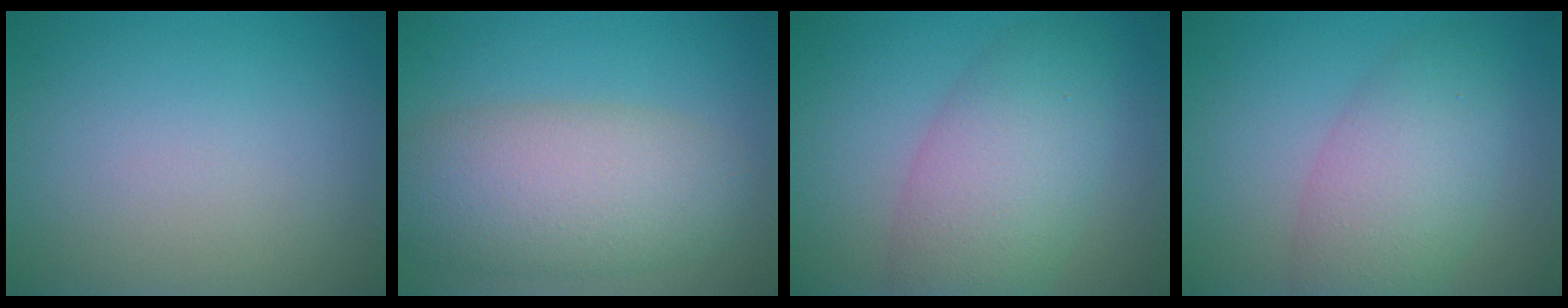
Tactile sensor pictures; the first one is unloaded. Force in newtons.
{"total": 7.7, "press": 7.6, "slide": 0.4}
{"total": 6.8, "press": 6.8, "slide": 0.1}
{"total": 5.9, "press": 5.9, "slide": 0.4}